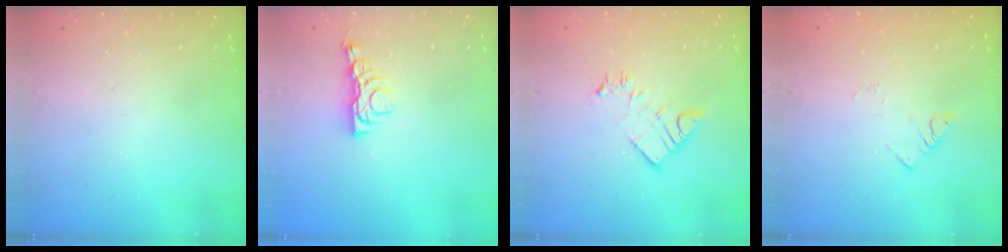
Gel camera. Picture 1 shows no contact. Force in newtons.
{"total": 5.4, "press": 5.3, "slide": 0.8}
{"total": 9.2, "press": 9.2, "slide": 0.8}
{"total": 2.6, "press": 2.6, "slide": 0.3}